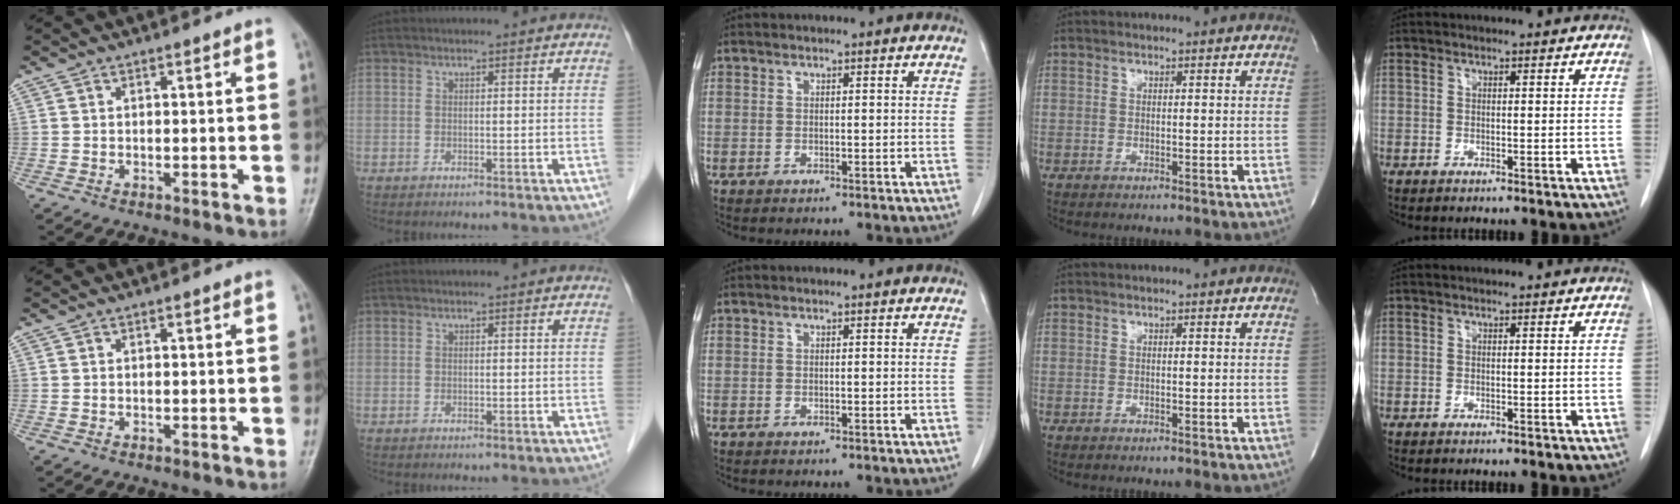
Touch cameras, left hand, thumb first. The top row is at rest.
{}